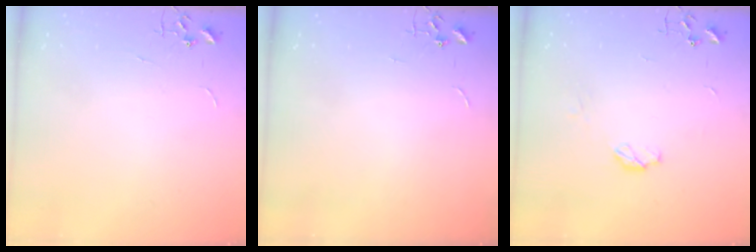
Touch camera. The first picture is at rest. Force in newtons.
{"total": 0.0}
{"total": 4.8, "press": 4.8, "slide": 0.3}